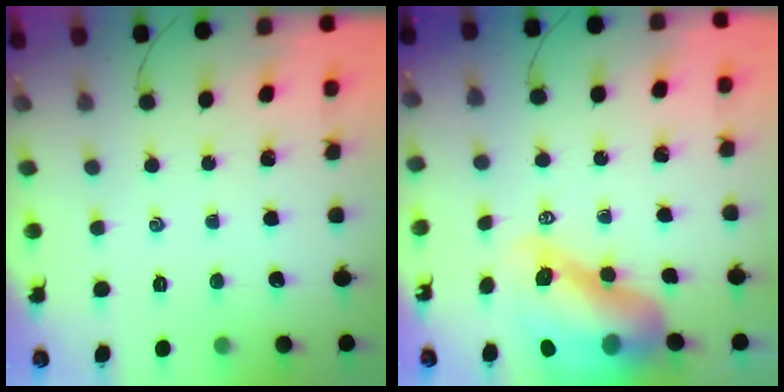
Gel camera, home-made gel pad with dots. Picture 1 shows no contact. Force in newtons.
{"total": 17.0, "press": 16.3, "slide": 4.8}